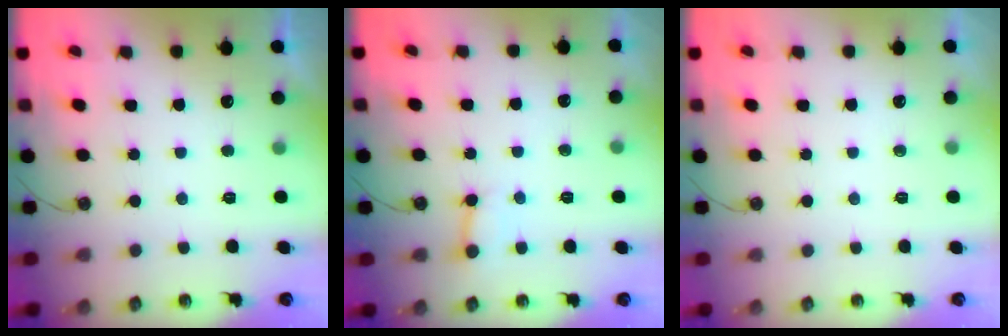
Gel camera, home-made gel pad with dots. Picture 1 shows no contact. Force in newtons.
{"total": 6.1, "press": 6.1, "slide": 0.6}
{"total": 0.0}